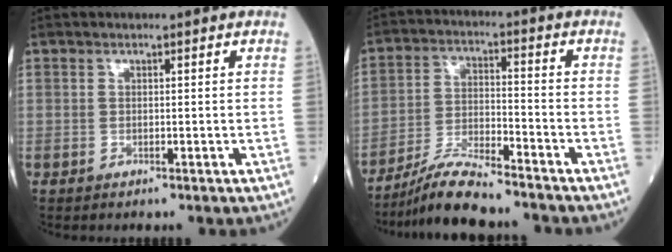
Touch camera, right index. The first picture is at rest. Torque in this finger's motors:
{"motor_torque": [0.33, -1.04, 0.14, 0.08]}